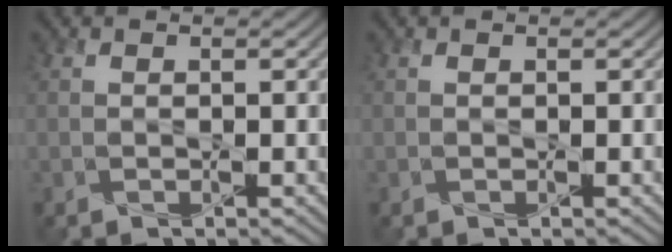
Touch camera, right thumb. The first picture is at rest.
{"total": 0.0}